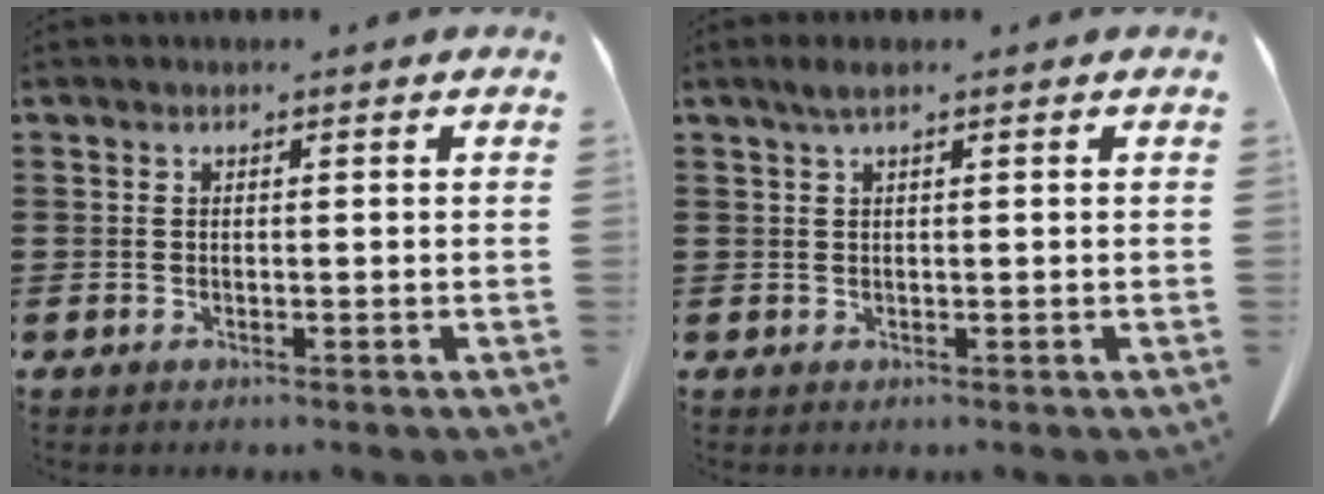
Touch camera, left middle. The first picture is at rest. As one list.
[{"total": 1.6, "force": [0.7, 0.1, 1.4], "torque": [-0.028, 0.001, 0.013]}]